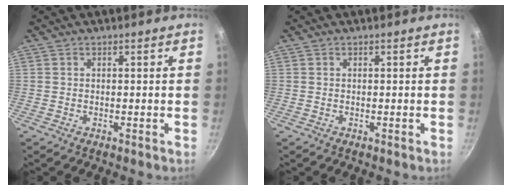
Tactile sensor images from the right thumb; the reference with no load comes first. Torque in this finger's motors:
{"motor_torque": [-0.02, -0.02, 0.24, 0.05, 0.00]}